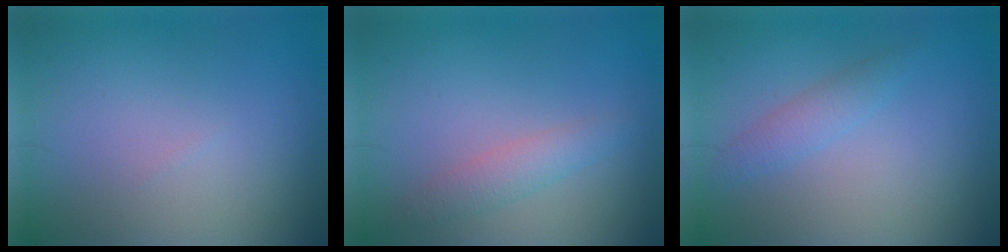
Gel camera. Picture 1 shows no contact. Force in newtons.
{"total": 2.0, "press": 2.0, "slide": 0.1}
{"total": 1.7, "press": 1.7, "slide": 0.1}